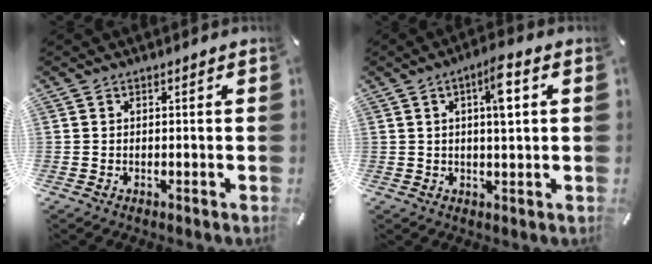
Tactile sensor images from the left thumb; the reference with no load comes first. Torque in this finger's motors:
{"motor_torque": [0.25, -0.19, 0.34, 0.12, 0.04]}